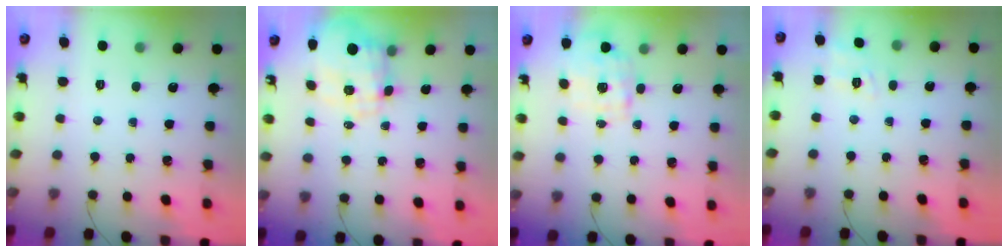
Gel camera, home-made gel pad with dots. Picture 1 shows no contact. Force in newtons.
{"total": 4.2, "press": 3.8, "slide": 1.8}
{"total": 1.7, "press": 1.6, "slide": 0.5}
{"total": 4.9, "press": 4.5, "slide": 1.9}